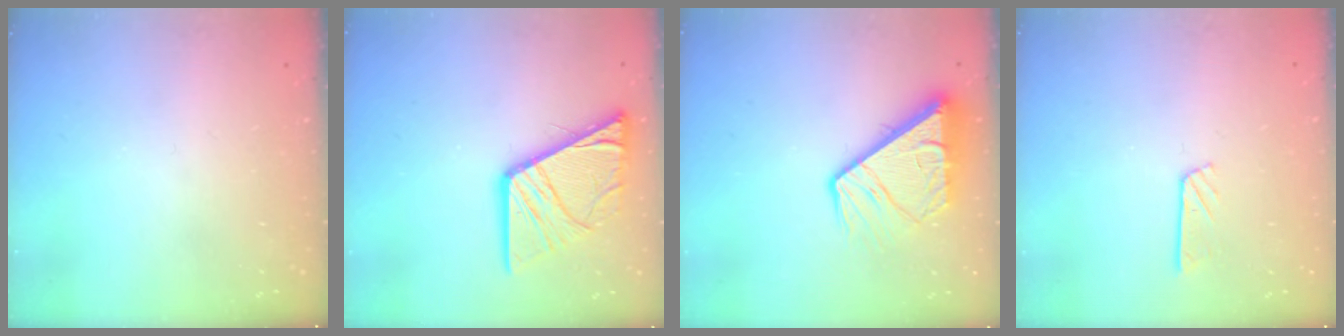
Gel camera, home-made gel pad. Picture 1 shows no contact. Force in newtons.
{"total": 15.7, "press": 15.7, "slide": 1.6}
{"total": 10.9, "press": 10.8, "slide": 1.3}
{"total": 2.8, "press": 2.8, "slide": 0.2}